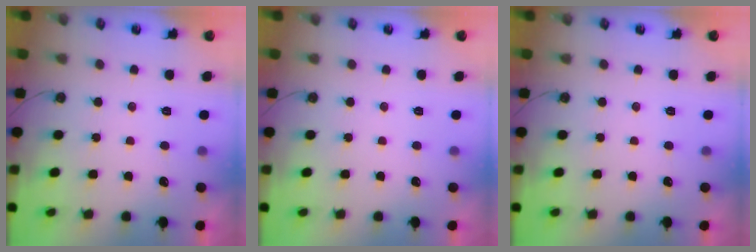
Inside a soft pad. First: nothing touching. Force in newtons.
{"total": 0.0}
{"total": 0.0}